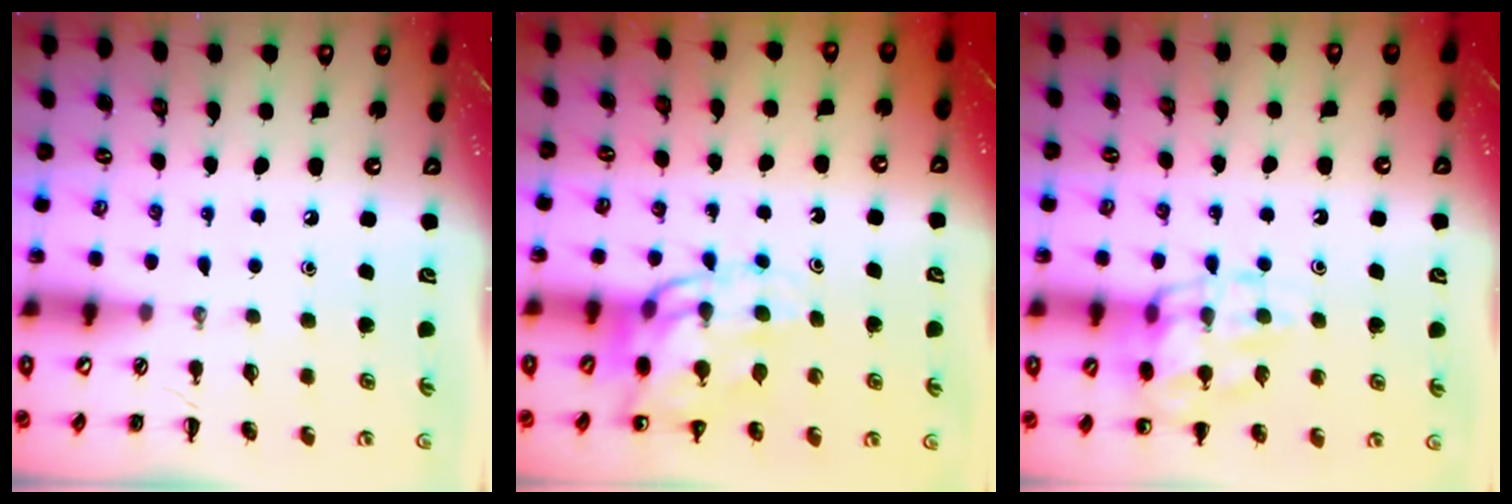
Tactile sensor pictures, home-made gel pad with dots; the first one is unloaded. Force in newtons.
{"total": 13.5, "press": 13.1, "slide": 3.0}
{"total": 14.5, "press": 14.4, "slide": 2.0}